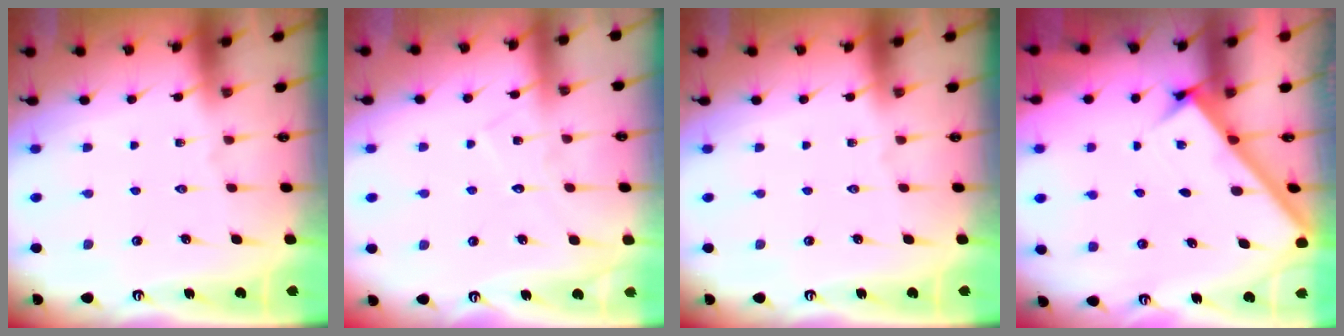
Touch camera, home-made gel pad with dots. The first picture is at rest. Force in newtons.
{"total": 6.2, "press": 6.2, "slide": 0.5}
{"total": 0.0}
{"total": 2.6, "press": 2.6, "slide": 0.3}